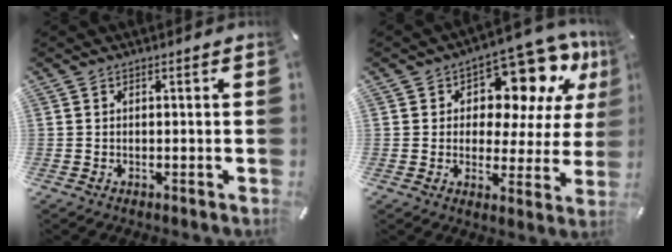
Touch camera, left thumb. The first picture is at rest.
{"total": 13.9, "force": [9.1, 7.4, 7.4], "torque": [-0.103, -0.069, 0.156]}